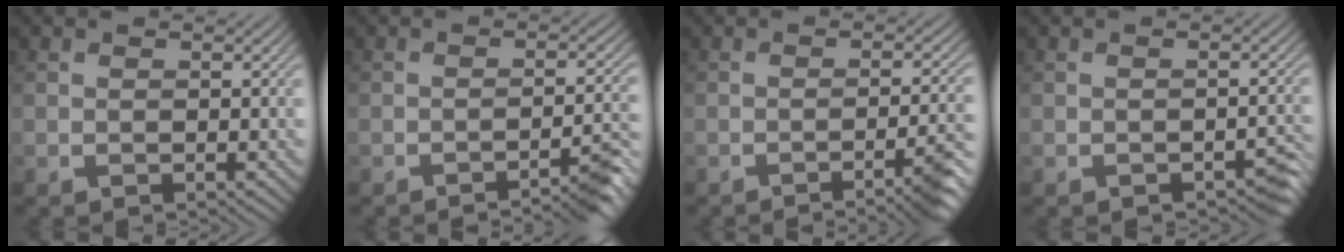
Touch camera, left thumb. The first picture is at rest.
{"total": 5.3, "force": [-3.5, 0.6, 3.9], "torque": [-0.043, 0.012, -0.058]}
{"total": 6.3, "force": [-3.5, 0.9, 5.2], "torque": [-0.068, 0.003, -0.055]}
{"total": 2.1, "force": [-1.5, 0.7, 1.3], "torque": [-0.015, 0.000, -0.018]}